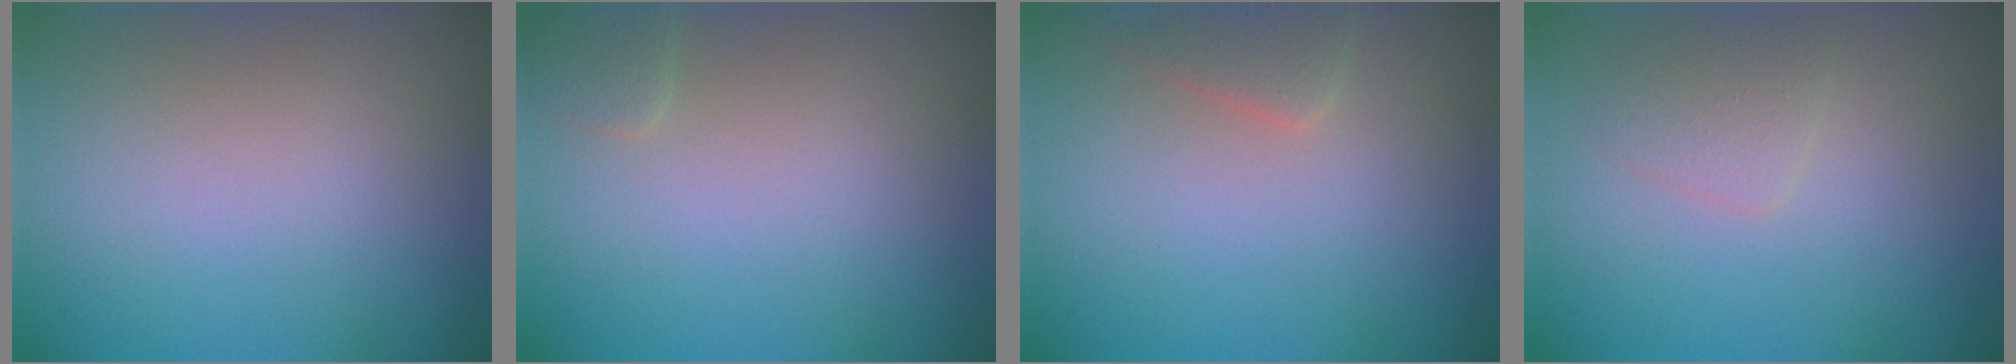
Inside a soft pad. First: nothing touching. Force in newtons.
{"total": 1.0, "press": 1.0, "slide": 0.1}
{"total": 2.0, "press": 2.0, "slide": 0.2}
{"total": 1.6, "press": 1.6, "slide": 0.1}